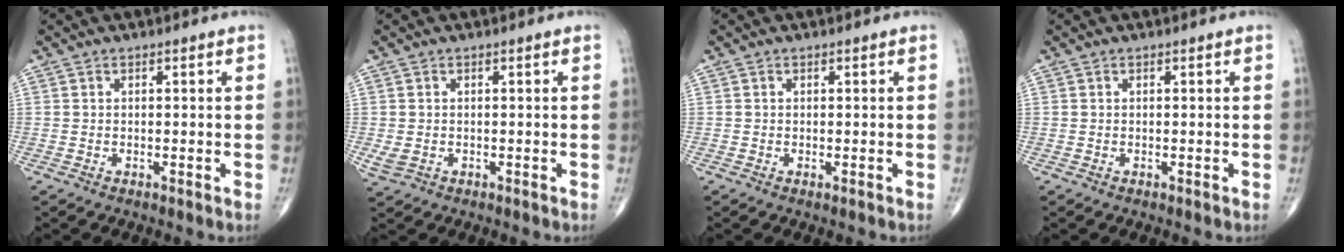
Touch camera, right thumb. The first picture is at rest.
{"total": 2.1, "force": [-0.3, 1.6, 1.3], "torque": [-0.033, 0.002, 0.001]}
{"total": 0.0}
{"total": 0.0}